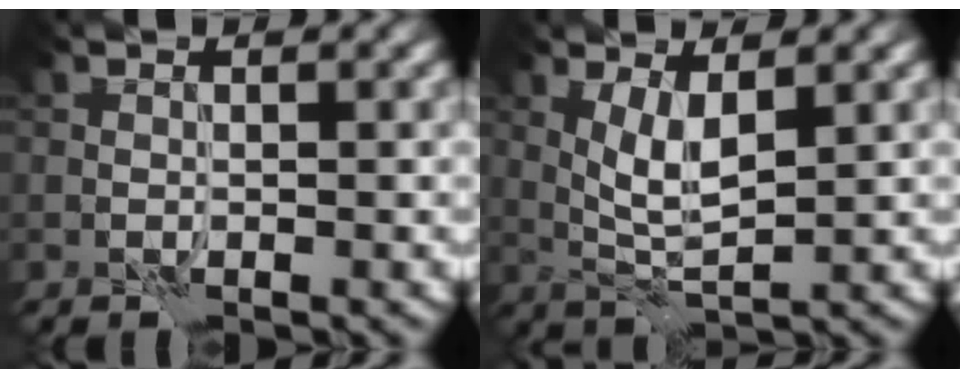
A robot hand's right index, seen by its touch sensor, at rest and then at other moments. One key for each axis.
{"total": 3.5, "fx": 1.3, "fy": 1.0, "fz": 3.1, "tx": -0.067, "ty": -0.005, "tz": 0.029}